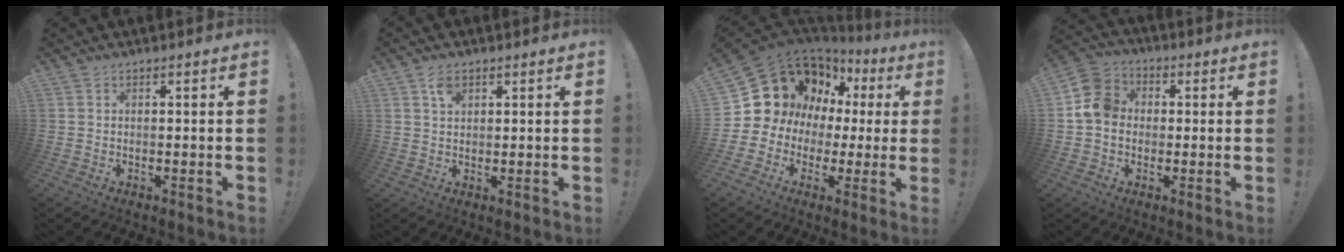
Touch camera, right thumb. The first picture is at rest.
{"total": 3.6, "force": [1.8, 2.3, 2.1], "torque": [-0.023, -0.007, 0.030]}
{"total": 14.0, "force": [6.3, 11.3, 5.3], "torque": [-0.087, -0.057, 0.142]}
{"total": 10.5, "force": [0.4, 9.0, 5.4], "torque": [-0.089, 0.017, 0.011]}